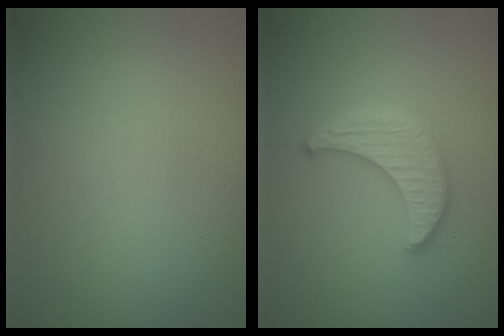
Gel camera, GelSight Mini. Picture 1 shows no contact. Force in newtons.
{"total": 3.7, "press": 3.6, "slide": 0.8}